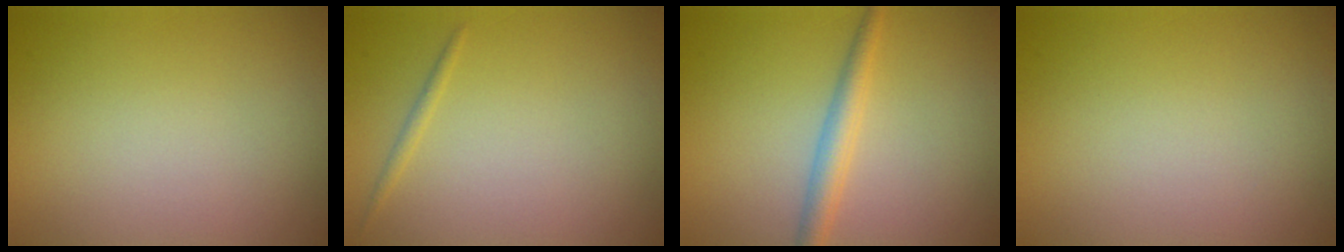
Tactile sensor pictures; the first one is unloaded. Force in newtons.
{"total": 0.7, "press": 0.7, "slide": 0.0}
{"total": 2.4, "press": 2.4, "slide": 0.0}
{"total": 0.0}